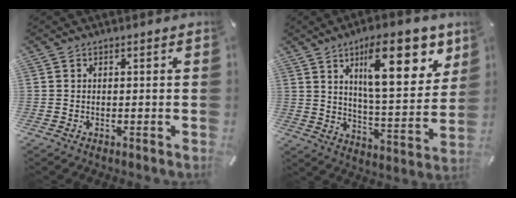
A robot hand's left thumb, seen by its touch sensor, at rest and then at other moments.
{"total": 20.2, "force": [9.6, 7.8, 15.9], "torque": [-0.226, -0.038, 0.149]}